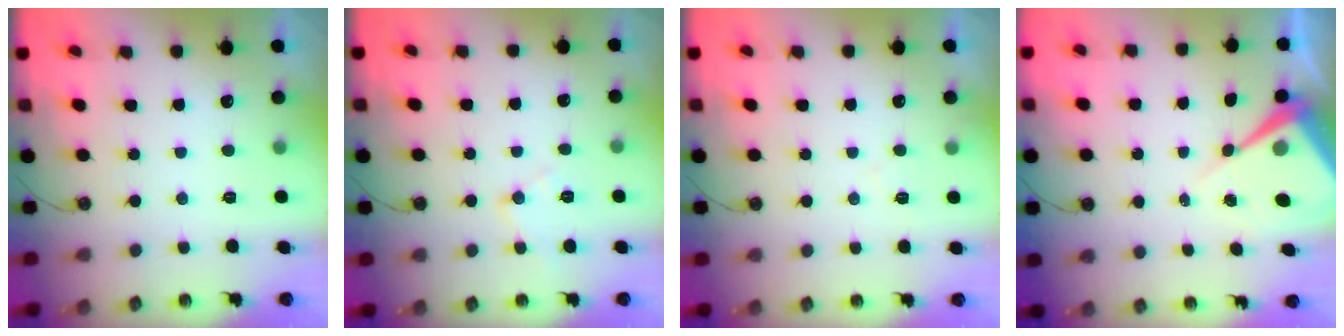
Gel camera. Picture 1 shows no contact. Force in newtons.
{"total": 8.5, "press": 8.4, "slide": 0.8}
{"total": 4.1, "press": 4.1, "slide": 0.7}
{"total": 8.7, "press": 8.7, "slide": 0.7}